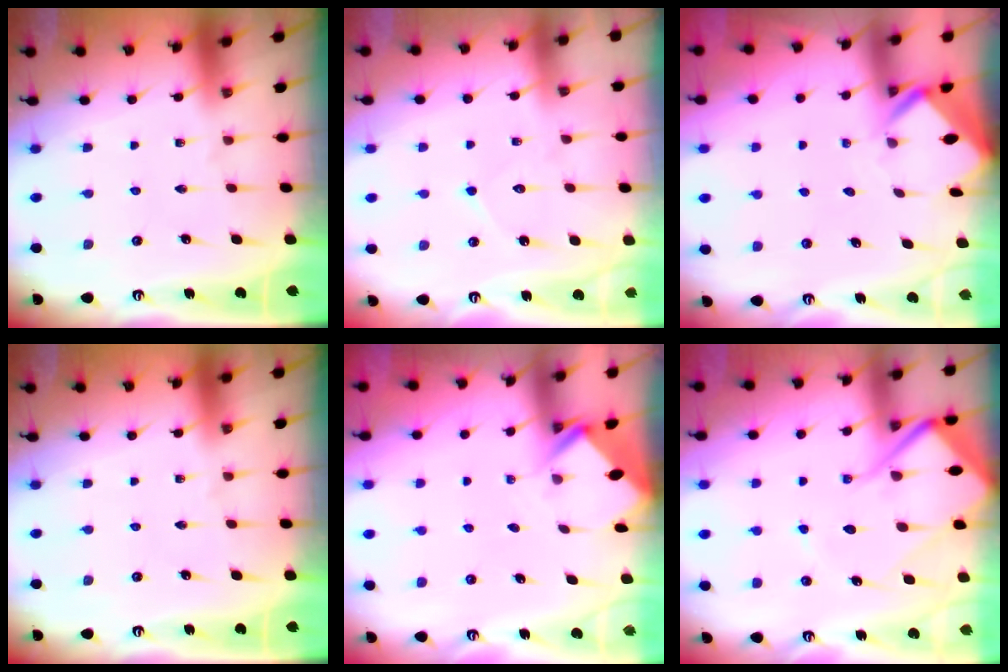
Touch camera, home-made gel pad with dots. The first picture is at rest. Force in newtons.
{"total": 6.3, "press": 6.3, "slide": 0.5}
{"total": 2.7, "press": 2.7, "slide": 0.2}
{"total": 0.0}
{"total": 2.6, "press": 2.6, "slide": 0.2}
{"total": 12.4, "press": 12.3, "slide": 1.4}